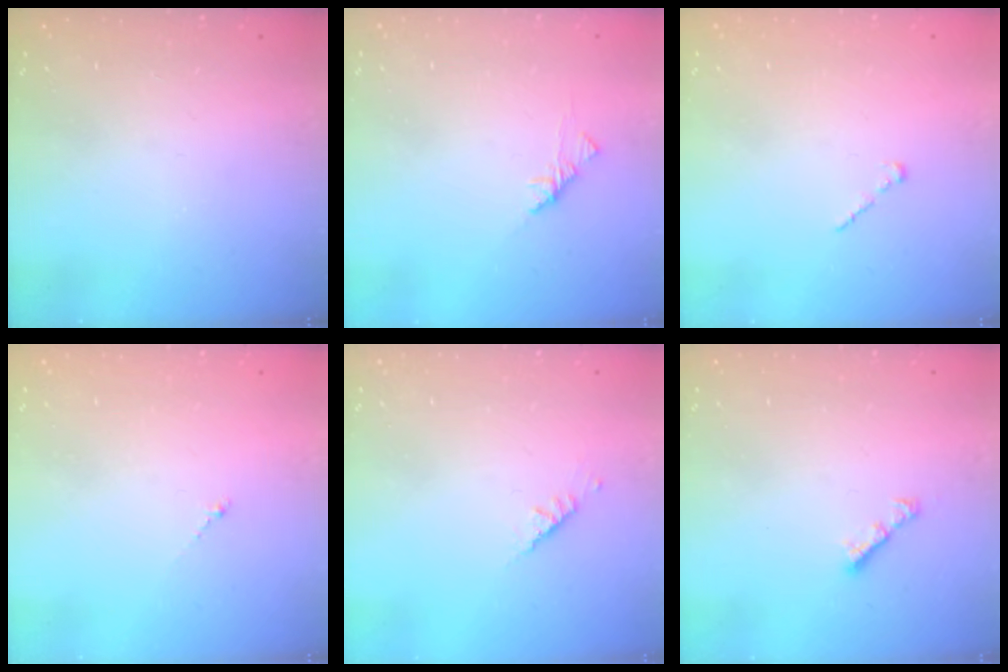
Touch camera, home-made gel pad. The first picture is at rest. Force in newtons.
{"total": 1.9, "press": 1.7, "slide": 0.6}
{"total": 1.0, "press": 0.8, "slide": 0.5}
{"total": 0.7, "press": 0.6, "slide": 0.4}
{"total": 2.5, "press": 2.4, "slide": 0.7}
{"total": 2.8, "press": 2.8, "slide": 0.7}